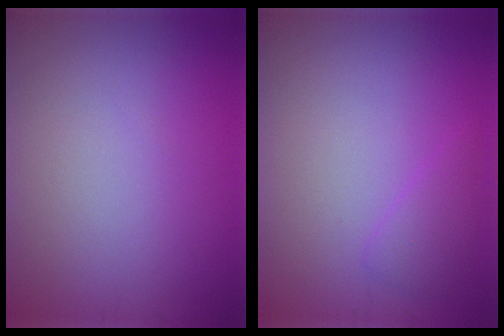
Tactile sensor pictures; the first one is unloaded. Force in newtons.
{"total": 1.4, "press": 1.4, "slide": 0.1}